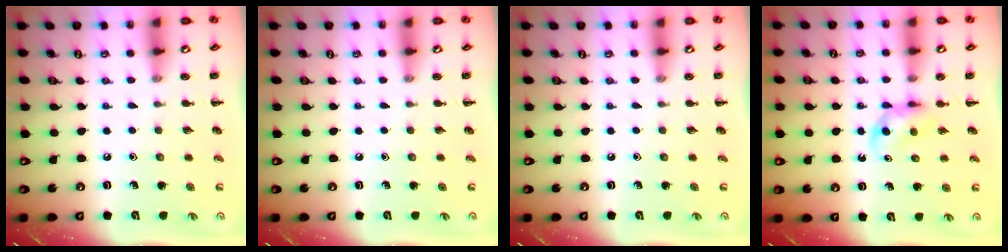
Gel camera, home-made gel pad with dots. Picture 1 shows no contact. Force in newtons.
{"total": 0.0}
{"total": 0.0}
{"total": 3.5, "press": 3.2, "slide": 1.4}